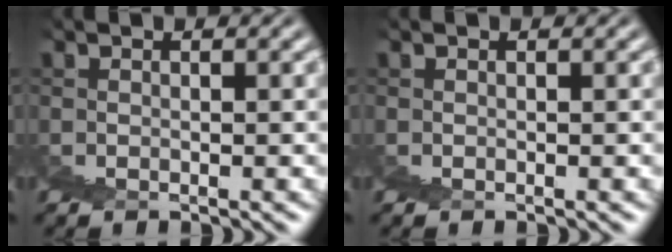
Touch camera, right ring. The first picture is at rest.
{"total": 0.0}